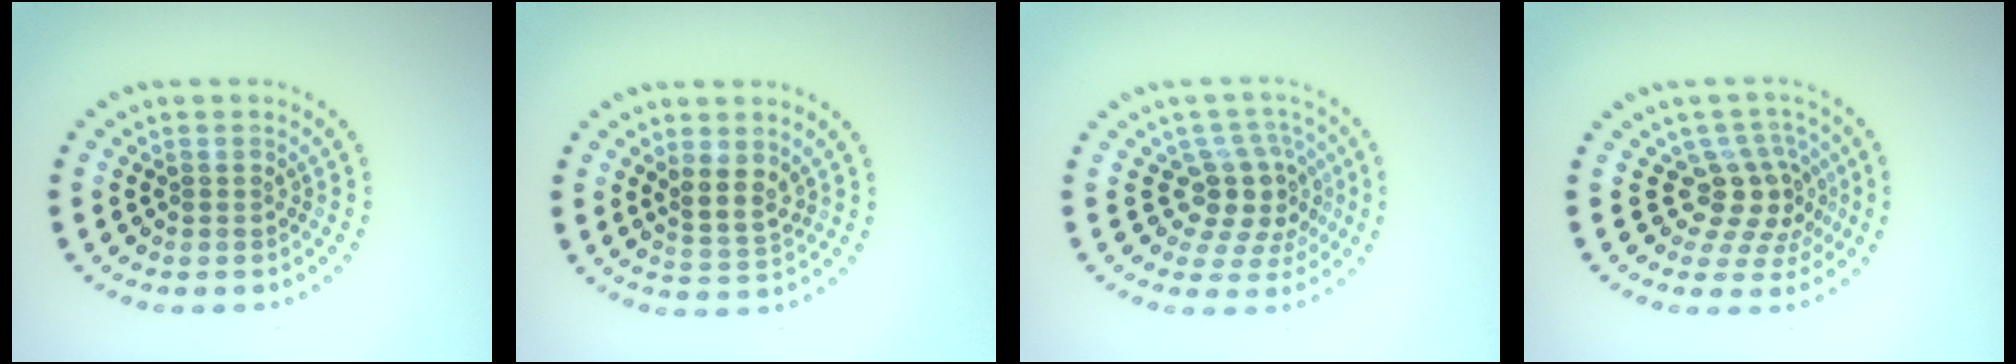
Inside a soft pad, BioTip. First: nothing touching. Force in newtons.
{"total": 2.5, "press": 2.2, "slide": 1.2}
{"total": 4.3, "press": 3.3, "slide": 2.8}
{"total": 4.0, "press": 2.9, "slide": 2.7}